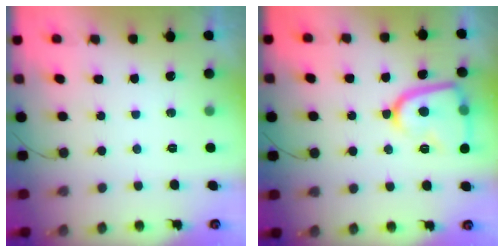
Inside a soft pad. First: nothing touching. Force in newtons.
{"total": 13.5, "press": 13.5, "slide": 0.6}